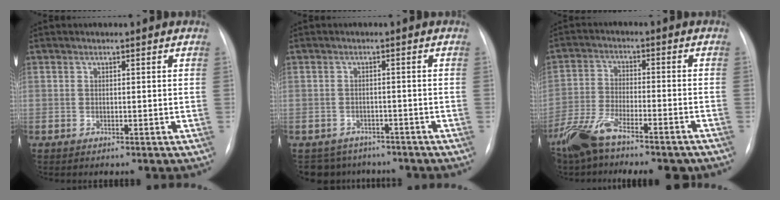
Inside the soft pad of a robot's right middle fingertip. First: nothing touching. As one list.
[{"total": 5.3, "force": [-4.7, 2.6, -0.3], "torque": [0.006, 0.010, -0.062]}, {"total": 13.4, "force": [-10.8, 3.3, 7.3], "torque": [-0.139, -0.009, -0.176]}]